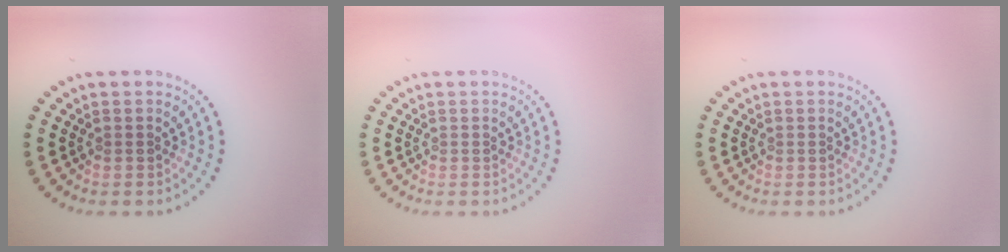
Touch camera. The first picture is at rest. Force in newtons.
{"total": 0.0}
{"total": 0.0}